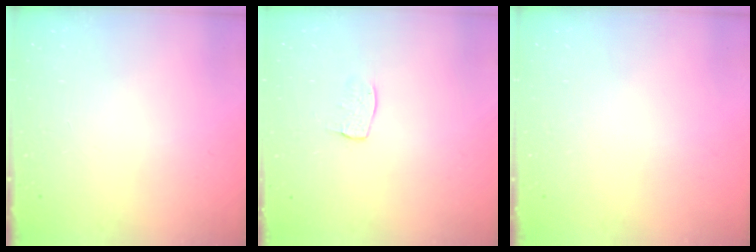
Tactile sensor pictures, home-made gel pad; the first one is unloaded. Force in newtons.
{"total": 5.0, "press": 5.0, "slide": 0.3}
{"total": 0.0}